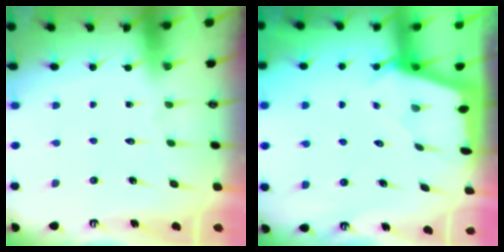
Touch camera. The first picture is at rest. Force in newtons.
{"total": 2.3, "press": 2.3, "slide": 0.3}